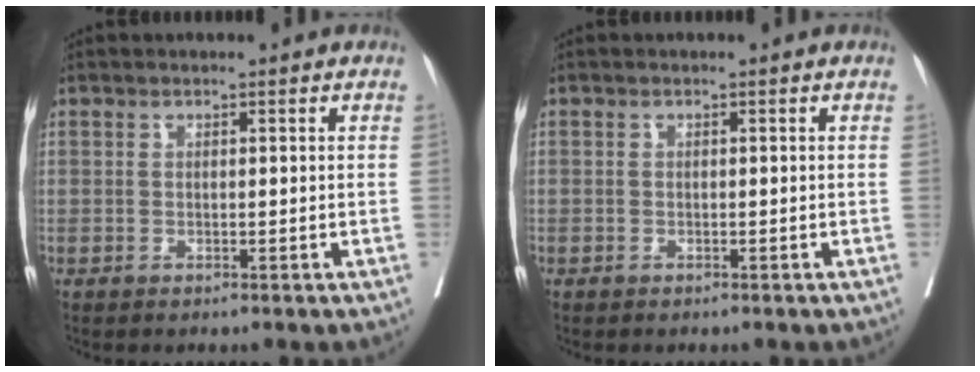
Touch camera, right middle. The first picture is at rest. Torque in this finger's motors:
{"motor_torque": [0.82, -1.32, -0.20, -0.21]}